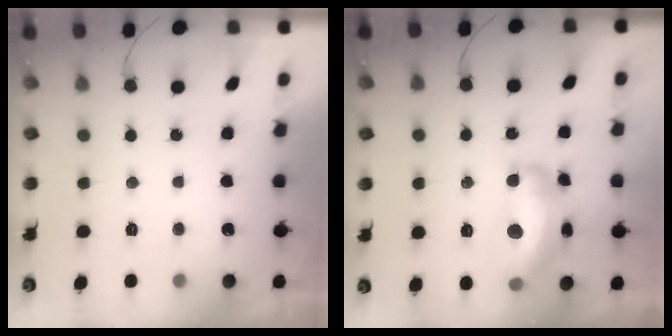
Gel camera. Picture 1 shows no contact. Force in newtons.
{"total": 14.8, "press": 14.7, "slide": 1.3}